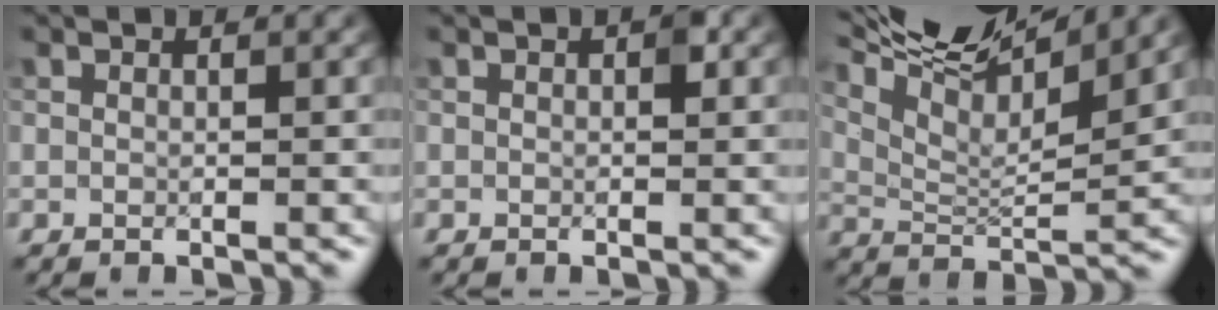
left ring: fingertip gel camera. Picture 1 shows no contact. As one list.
[{"total": 1.3, "force": [0.2, 0.5, 1.2], "torque": [-0.014, 0.000, 0.002]}, {"total": 12.5, "force": [9.0, 3.2, 8.0], "torque": [-0.152, 0.022, 0.140]}]